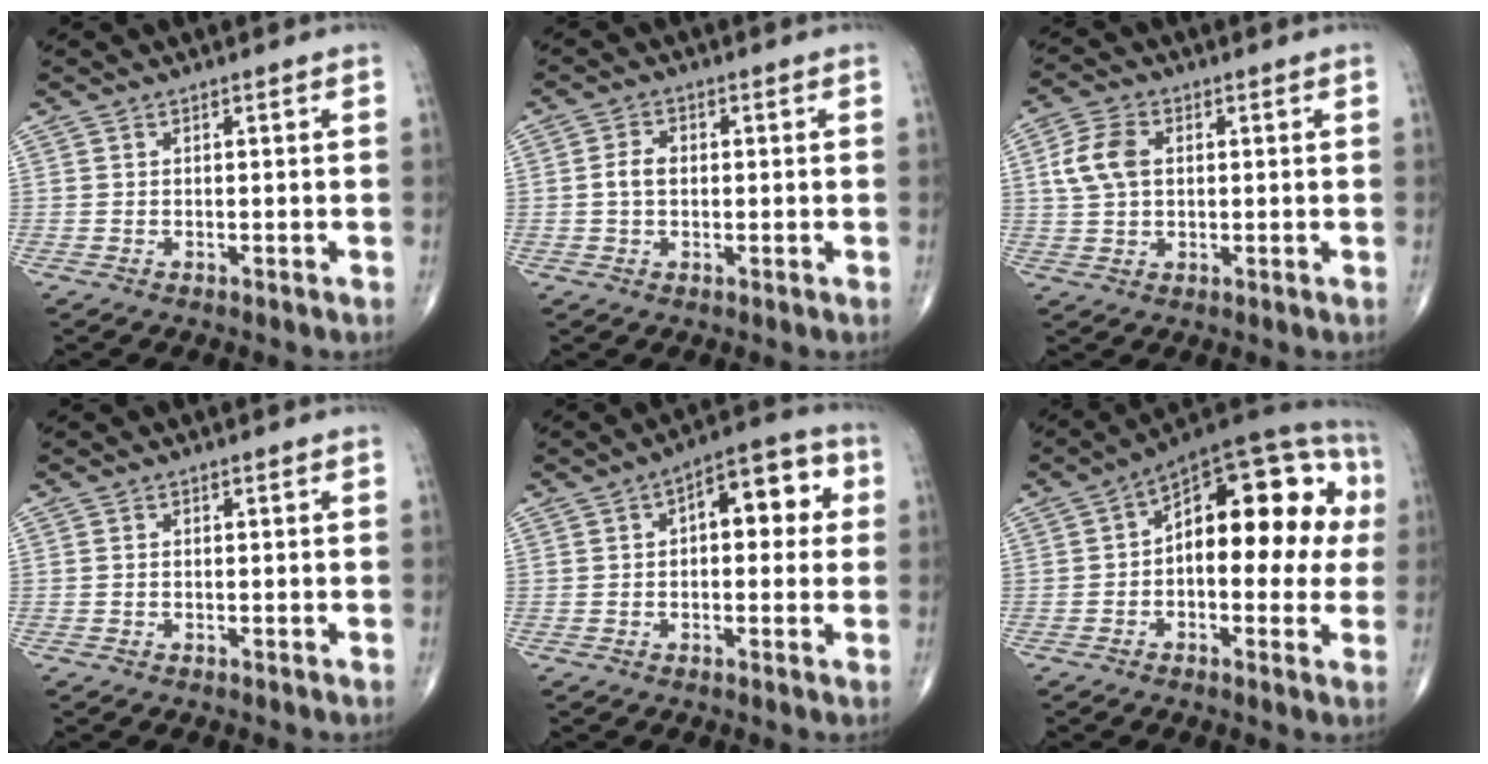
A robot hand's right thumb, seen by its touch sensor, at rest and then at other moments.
{"total": 3.3, "force": [0.0, 2.3, 2.4], "torque": [-0.047, 0.009, -0.003]}
{"total": 7.0, "force": [1.3, 4.7, 5.1], "torque": [-0.101, 0.008, 0.022]}
{"total": 0.0}
{"total": 10.8, "force": [2.0, 5.6, 9.0], "torque": [-0.082, 0.026, 0.018]}
{"total": 20.6, "force": [1.7, 10.6, 17.6], "torque": [-0.202, 0.040, 0.012]}